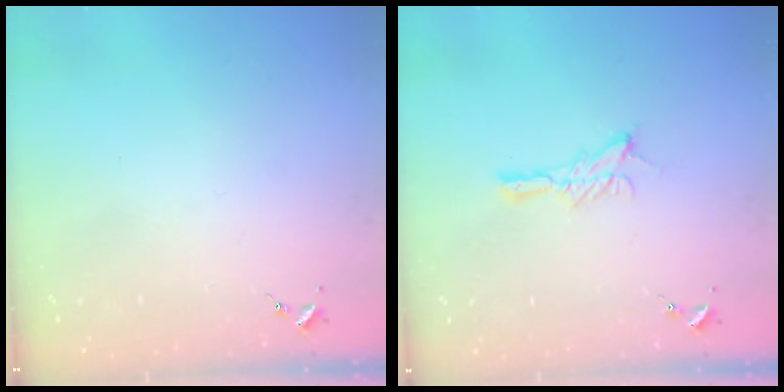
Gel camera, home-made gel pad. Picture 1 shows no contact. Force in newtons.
{"total": 7.6, "press": 7.6, "slide": 0.1}